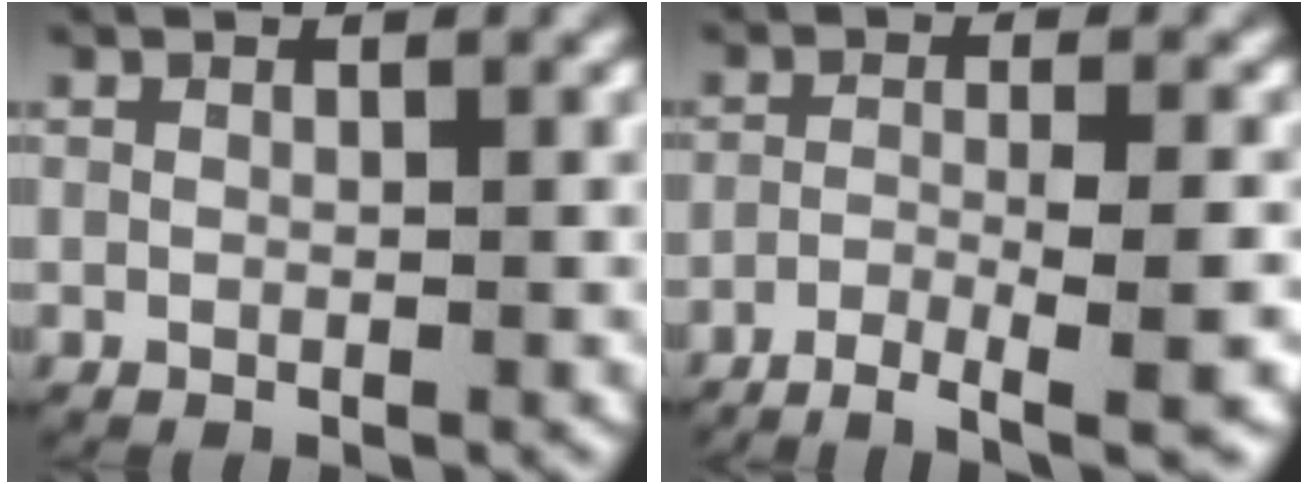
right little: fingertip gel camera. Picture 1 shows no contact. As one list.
[{"total": 6.9, "force": [-5.3, 1.2, 4.2], "torque": [-0.069, -0.021, -0.074]}]